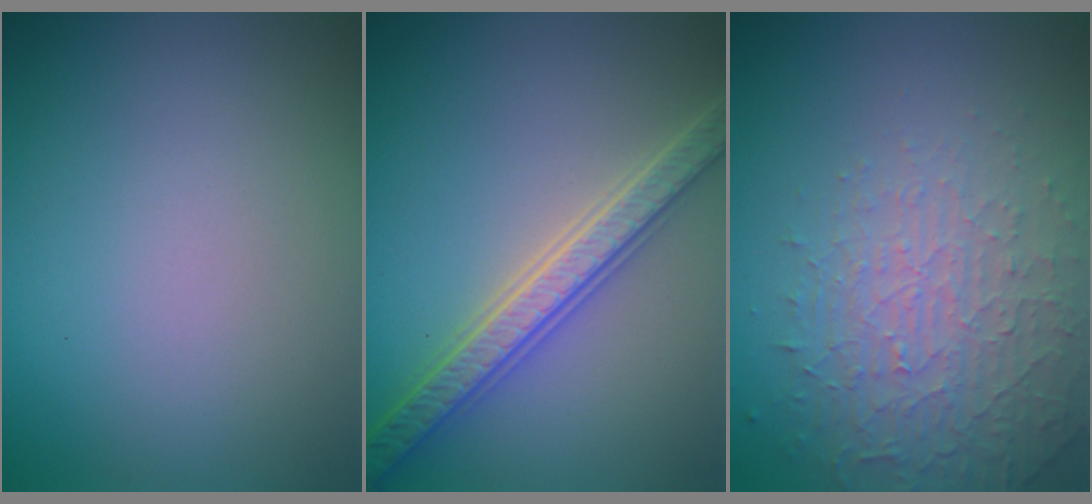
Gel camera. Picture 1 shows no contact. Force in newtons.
{"total": 5.4, "press": 5.3, "slide": 1.0}
{"total": 4.5, "press": 3.3, "slide": 3.1}